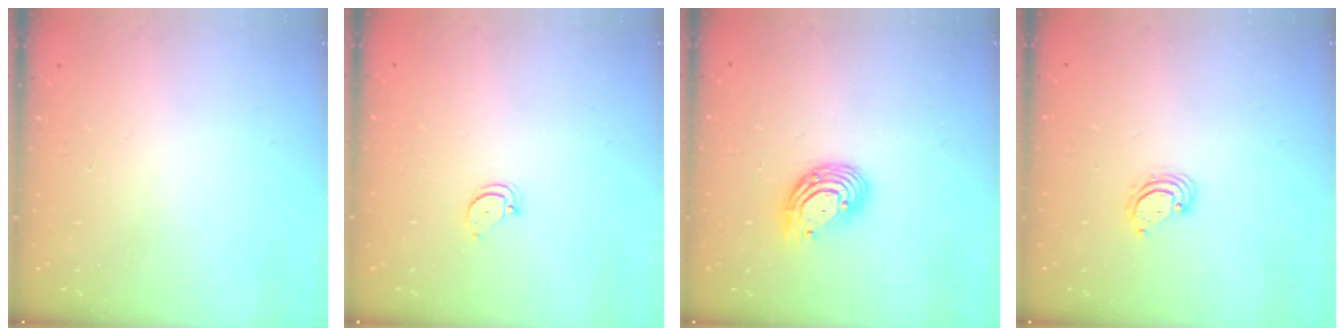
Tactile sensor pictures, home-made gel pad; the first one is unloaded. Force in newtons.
{"total": 2.6, "press": 2.6, "slide": 0.1}
{"total": 10.3, "press": 10.3, "slide": 1.0}
{"total": 3.0, "press": 3.0, "slide": 0.2}